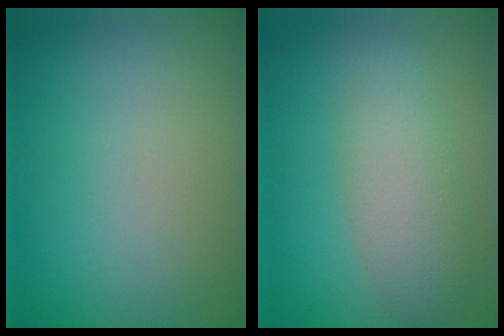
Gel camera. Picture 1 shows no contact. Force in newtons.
{"total": 4.2, "press": 4.2, "slide": 0.2}